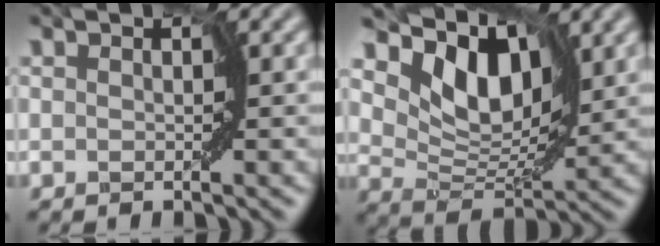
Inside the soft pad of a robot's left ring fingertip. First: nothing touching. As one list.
[{"total": 7.6, "force": [4.4, 4.1, 4.8], "torque": [-0.083, -0.009, 0.076]}]